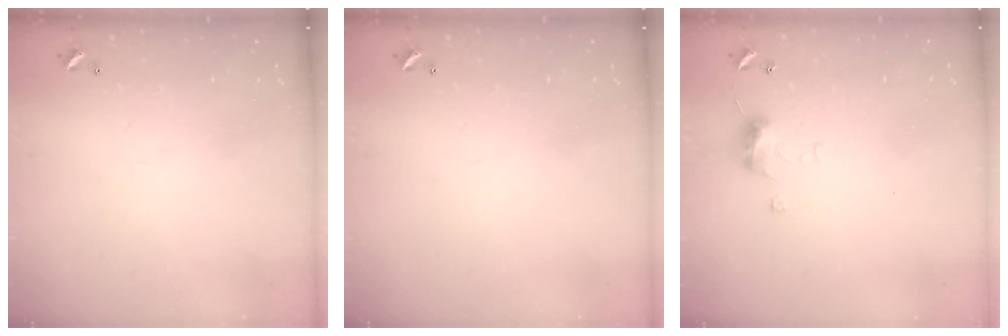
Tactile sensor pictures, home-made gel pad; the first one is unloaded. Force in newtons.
{"total": 0.0}
{"total": 5.8, "press": 5.7, "slide": 0.7}